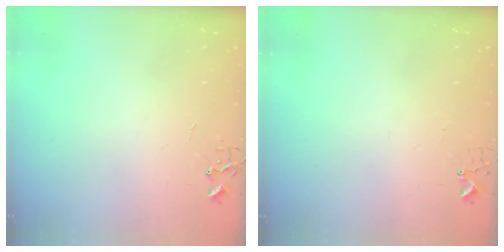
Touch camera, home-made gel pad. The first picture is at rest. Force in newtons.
{"total": 2.7, "press": 2.7, "slide": 0.3}